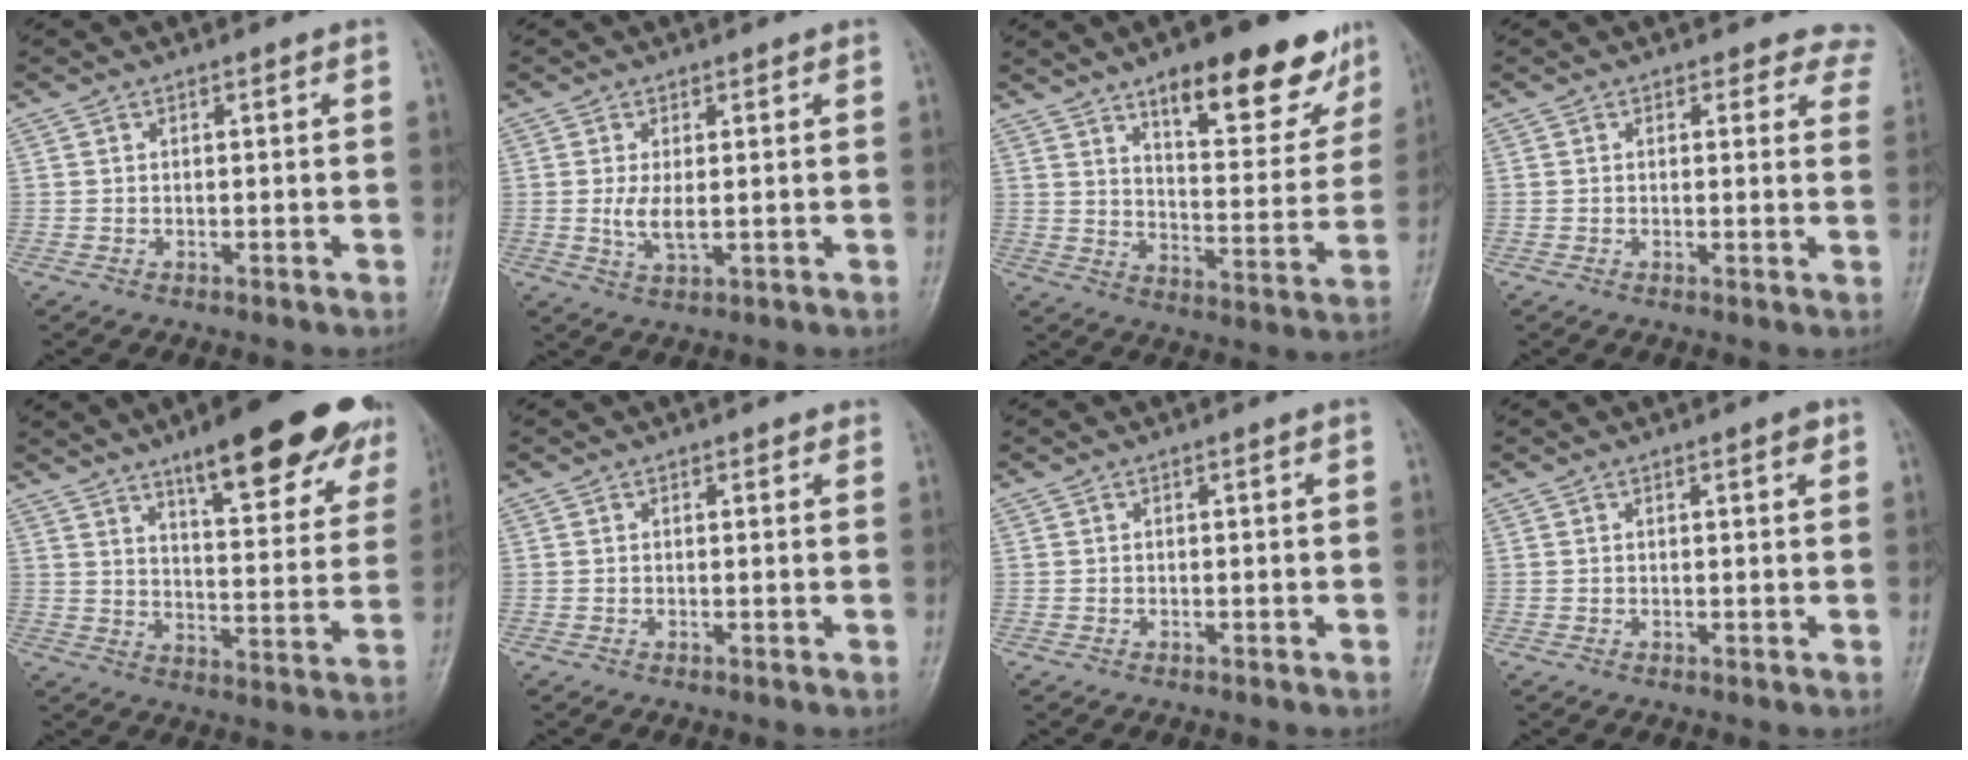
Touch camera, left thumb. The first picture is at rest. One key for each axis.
{"total": 3.8, "fx": 0.2, "fy": 1.7, "fz": 3.4, "tx": -0.070, "ty": -0.011, "tz": 0.008}
{"total": 19.0, "fx": 12.0, "fy": 6.6, "fz": 13.1, "tx": -0.133, "ty": -0.064, "tz": 0.176}
{"total": 6.4, "fx": 5.6, "fy": 3.0, "fz": 0.1, "tx": 0.057, "ty": -0.020, "tz": 0.029}
{"total": 22.7, "fx": 14.9, "fy": 6.1, "fz": 16.0, "tx": -0.176, "ty": -0.056, "tz": 0.206}
{"total": 1.0, "fx": 0.7, "fy": 0.6, "fz": 0.4, "tx": 0.002, "ty": -0.004, "tz": 0.004}
{"total": 0.0}
{"total": 1.6, "fx": 0.9, "fy": 0.5, "fz": 1.2, "tx": -0.015, "ty": -0.003, "tz": 0.011}